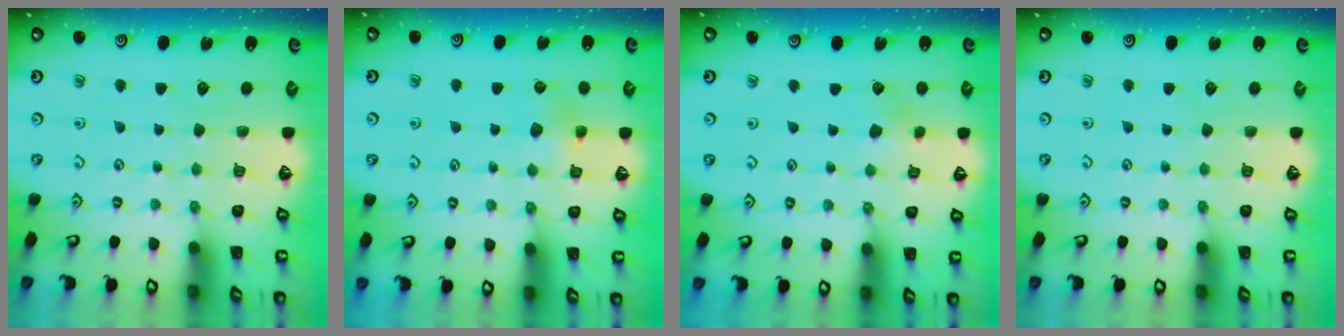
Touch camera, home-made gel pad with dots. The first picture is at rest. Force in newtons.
{"total": 5.1, "press": 5.1, "slide": 0.5}
{"total": 3.8, "press": 3.8, "slide": 0.4}
{"total": 0.0}